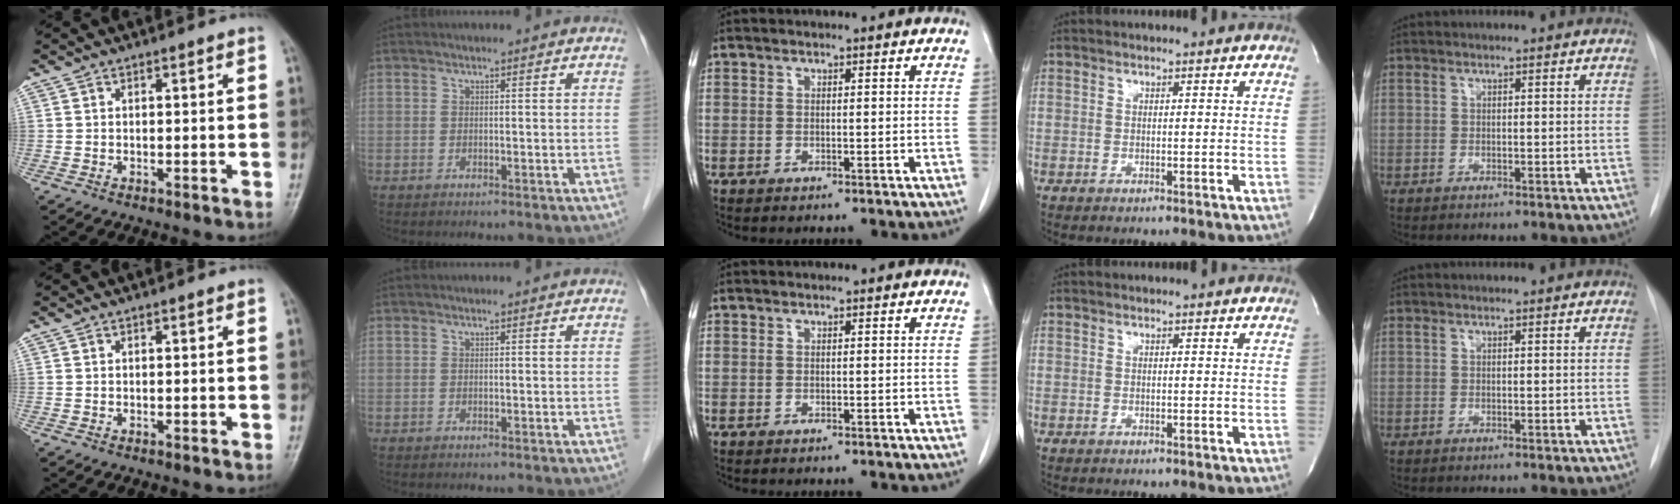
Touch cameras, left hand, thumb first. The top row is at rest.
{}